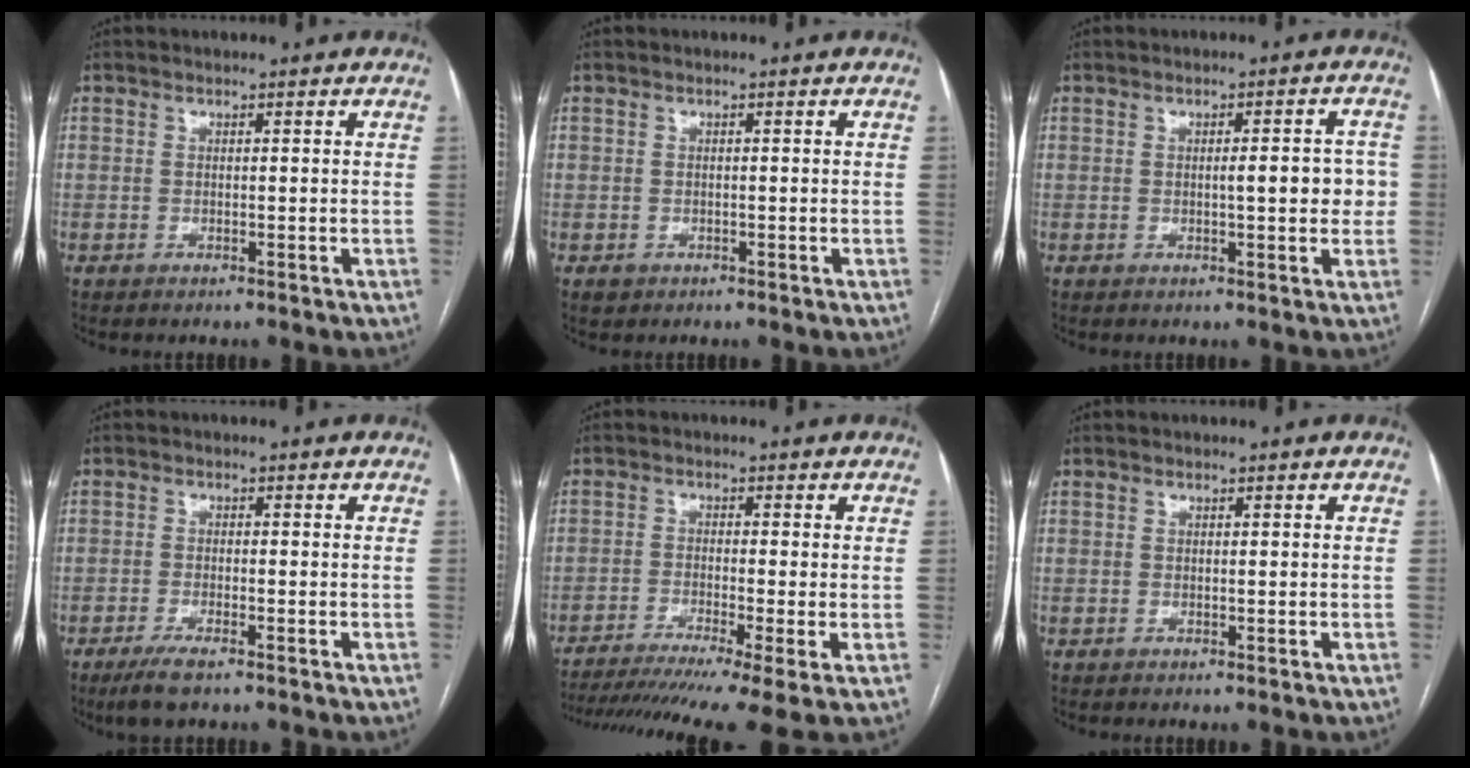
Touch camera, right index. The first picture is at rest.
{"total": 1.3, "force": [-0.7, 1.1, 0.2], "torque": [-0.008, 0.003, -0.008]}
{"total": 4.7, "force": [-0.1, 1.2, 4.6], "torque": [-0.061, 0.008, -0.003]}
{"total": 4.4, "force": [-3.2, 0.6, 3.0], "torque": [-0.065, -0.010, -0.058]}
{"total": 14.5, "force": [-10.6, -0.1, 9.9], "torque": [-0.153, -0.027, -0.169]}
{"total": 0.0}